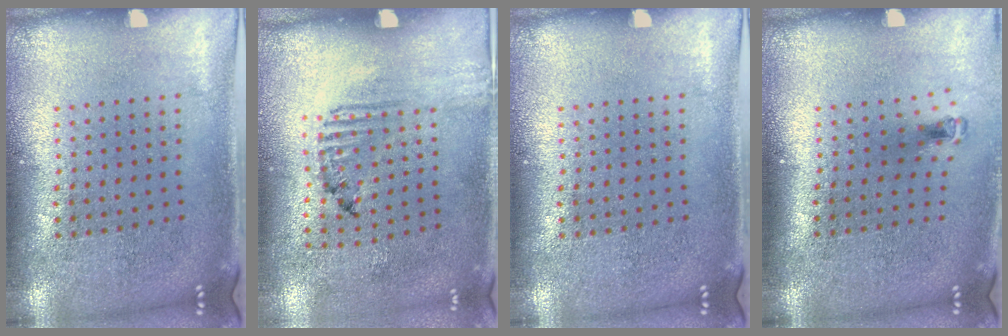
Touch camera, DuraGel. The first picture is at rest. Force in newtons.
{"total": 1.8, "press": 1.0, "slide": 1.5}
{"total": 0.0}
{"total": 0.7, "press": 0.4, "slide": 0.6}